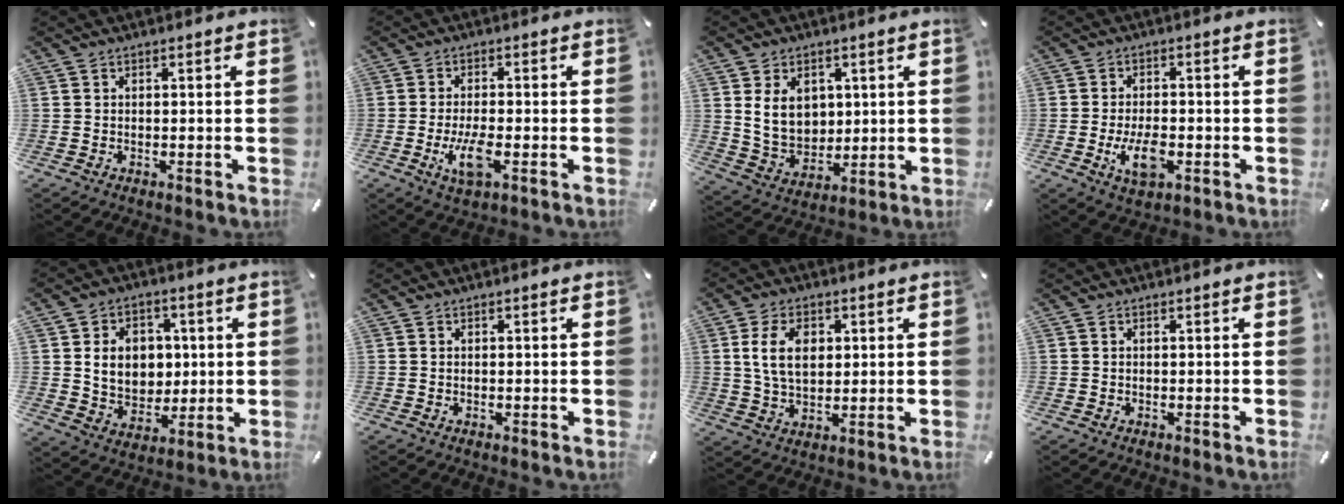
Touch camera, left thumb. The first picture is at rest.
{"total": 7.3, "force": [-2.2, 2.5, 6.5], "torque": [-0.136, -0.008, -0.038]}
{"total": 9.6, "force": [2.9, 7.9, 4.6], "torque": [-0.094, -0.008, 0.053]}
{"total": 7.3, "force": [-2.2, 3.8, 5.9], "torque": [-0.127, 0.002, -0.040]}
{"total": 10.3, "force": [1.7, 8.9, 5.0], "torque": [-0.086, 0.004, 0.033]}
{"total": 0.0}
{"total": 9.3, "force": [2.1, 6.4, 6.5], "torque": [-0.140, 0.003, 0.031]}
{"total": 0.0}